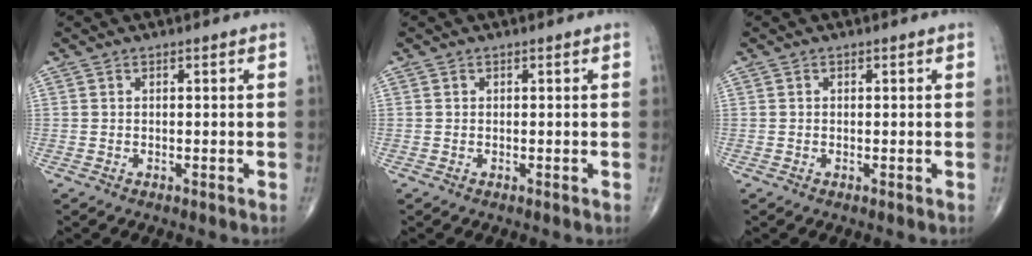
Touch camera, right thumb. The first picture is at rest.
{"total": 0.0}
{"total": 0.0}